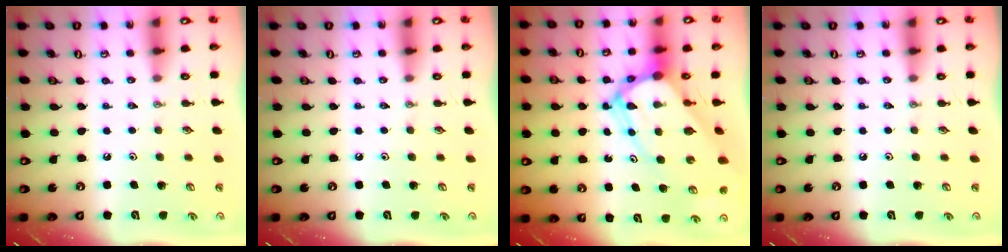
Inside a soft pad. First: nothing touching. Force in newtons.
{"total": 0.0}
{"total": 13.7, "press": 13.7, "slide": 1.3}
{"total": 0.0}